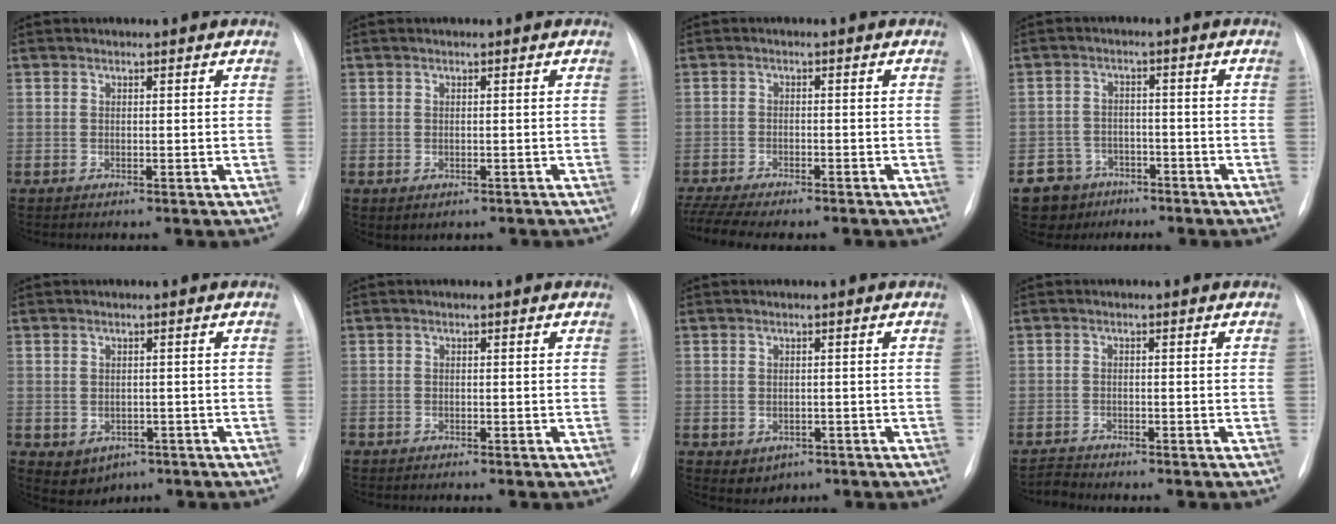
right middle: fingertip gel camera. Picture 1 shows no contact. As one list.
[{"total": 1.8, "force": [-1.0, 1.2, 0.8], "torque": [-0.013, -0.001, -0.004]}, {"total": 12.0, "force": [-10.1, 2.9, 5.8], "torque": [-0.100, -0.002, -0.144]}, {"total": 5.8, "force": [-3.6, 4.5, 0.1], "torque": [-0.001, 0.009, -0.056]}, {"total": 4.7, "force": [-1.9, 3.8, 1.9], "torque": [-0.028, 0.003, -0.012]}, {"total": 0.6, "force": [-0.6, 0.1, 0.1], "torque": [-0.006, -0.001, -0.013]}, {"total": 3.0, "force": [-1.2, 2.5, 1.2], "torque": [-0.013, 0.001, -0.003]}, {"total": 1.7, "force": [-1.6, -0.1, -0.5], "torque": [0.010, -0.011, -0.031]}]